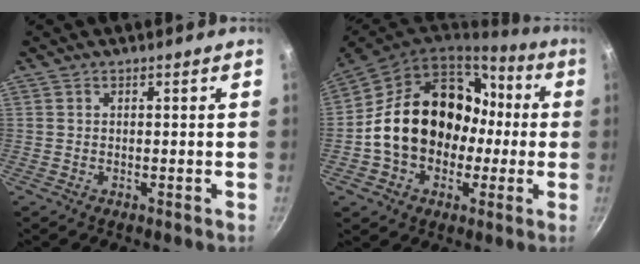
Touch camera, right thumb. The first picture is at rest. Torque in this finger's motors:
{"motor_torque": [1.77, 3.24, 1.95, -0.82, 0.27]}